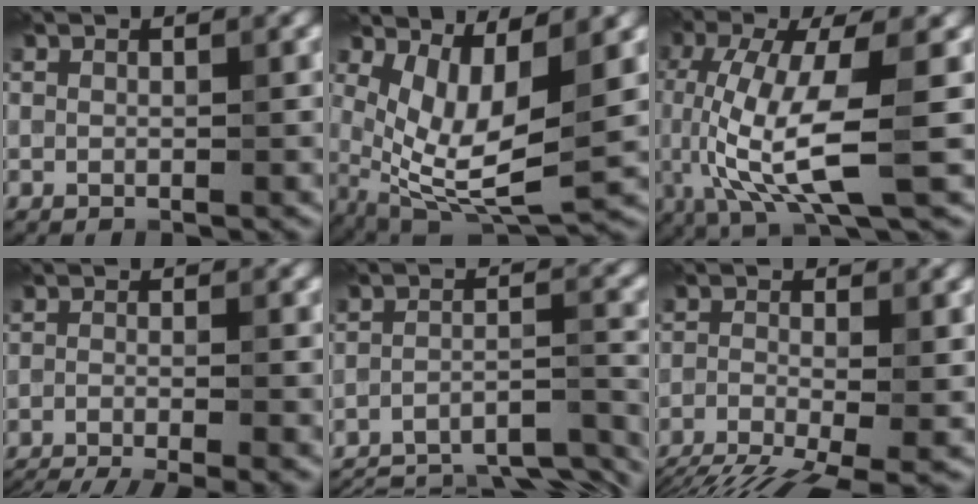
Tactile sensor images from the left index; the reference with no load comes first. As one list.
[{"total": 7.7, "force": [1.1, 2.8, 7.1], "torque": [-0.147, -0.019, 0.026]}, {"total": 9.6, "force": [-0.6, 2.9, 9.2], "torque": [-0.183, -0.013, -0.007]}, {"total": 9.1, "force": [-7.5, 2.5, 4.6], "torque": [-0.054, -0.025, -0.094]}, {"total": 14.7, "force": [-13.7, 2.8, 4.7], "torque": [-0.058, -0.001, -0.180]}, {"total": 9.7, "force": [-6.9, 3.1, 6.0], "torque": [-0.109, -0.035, -0.098]}]